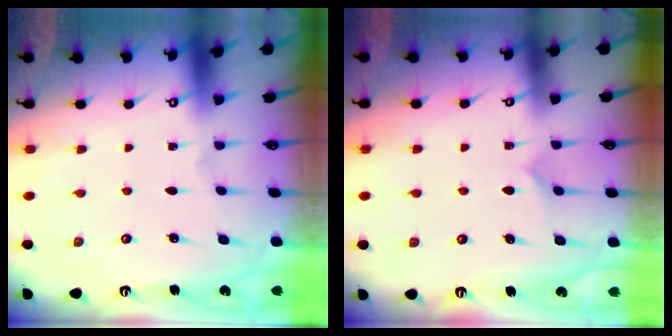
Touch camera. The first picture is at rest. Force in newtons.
{"total": 3.9, "press": 3.9, "slide": 0.4}